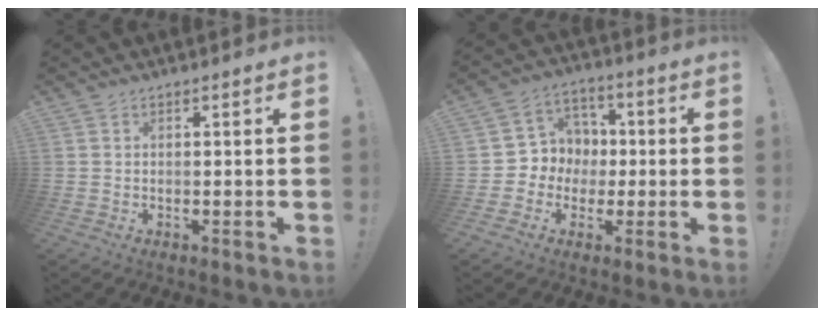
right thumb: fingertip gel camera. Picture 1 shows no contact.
{"total": 8.6, "force": [-2.1, 8.2, 1.4], "torque": [-0.018, 0.020, -0.027]}